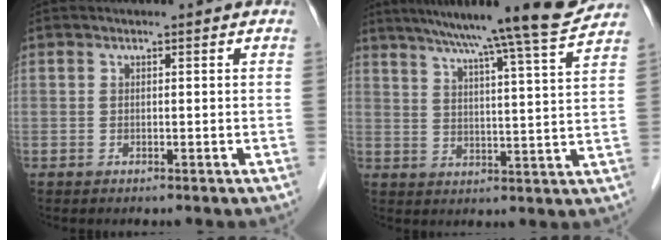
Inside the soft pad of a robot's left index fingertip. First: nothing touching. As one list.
[{"total": 16.3, "force": [14.3, -1.6, 7.7], "torque": [-0.125, -0.022, 0.193]}]